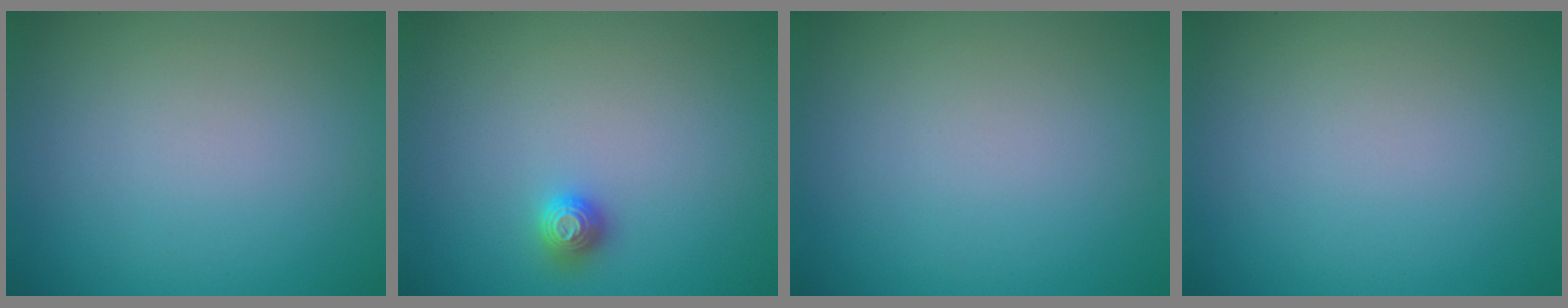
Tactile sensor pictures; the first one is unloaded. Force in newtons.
{"total": 1.2, "press": 1.1, "slide": 0.2}
{"total": 0.0}
{"total": 0.0}